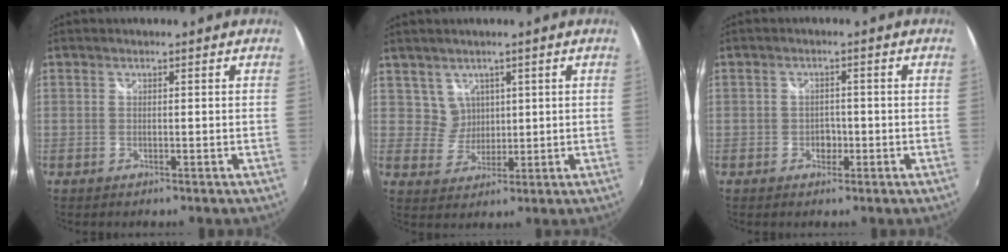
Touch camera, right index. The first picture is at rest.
{"total": 3.8, "force": [2.0, 3.2, 0.0], "torque": [0.008, 0.006, 0.042]}
{"total": 2.3, "force": [-0.8, 2.0, 0.9], "torque": [-0.014, 0.002, -0.012]}